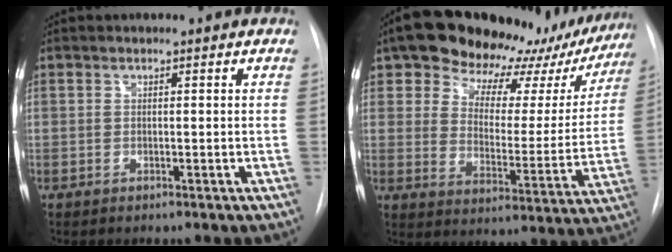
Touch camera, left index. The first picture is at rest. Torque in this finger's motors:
{"motor_torque": [1.09, -1.04, 0.76, 0.15]}